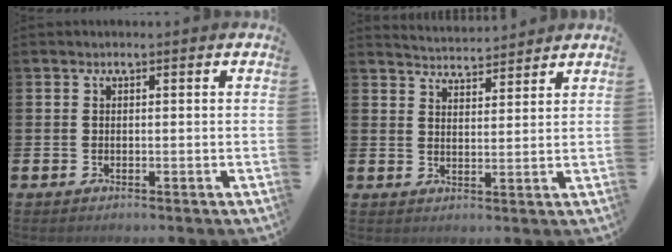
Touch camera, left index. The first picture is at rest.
{"total": 4.2, "force": [4.2, 0.2, -0.4], "torque": [-0.001, -0.028, 0.076]}